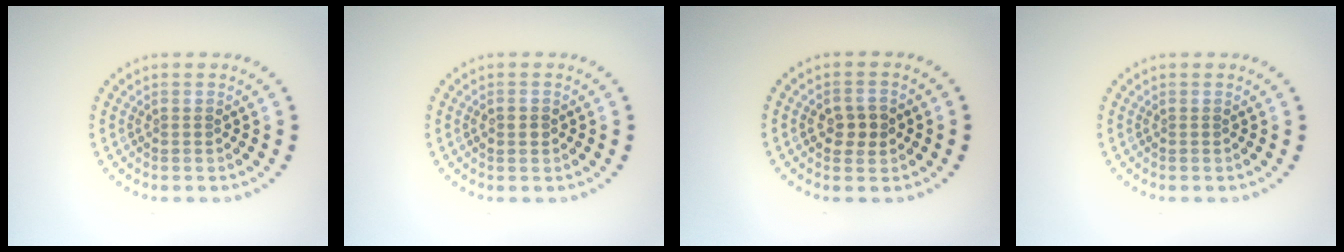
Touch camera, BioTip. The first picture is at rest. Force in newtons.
{"total": 1.3, "press": 1.3, "slide": 0.2}
{"total": 2.5, "press": 2.5, "slide": 0.1}
{"total": 0.0}